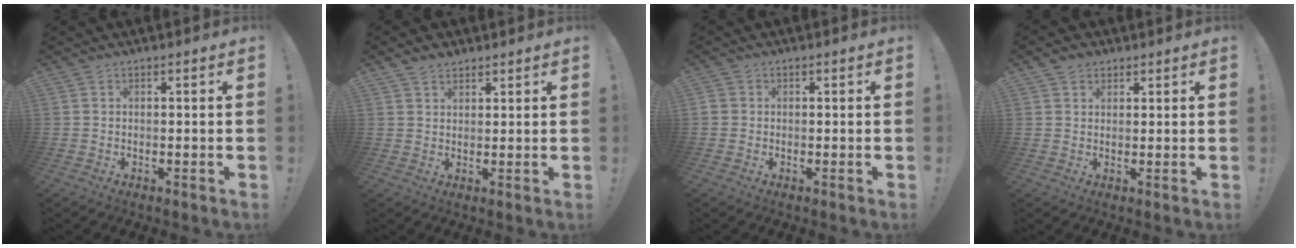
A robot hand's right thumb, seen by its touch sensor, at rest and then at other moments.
{"total": 3.3, "force": [2.7, 1.7, 0.9], "torque": [-0.014, -0.014, 0.050]}
{"total": 1.4, "force": [0.1, 1.3, 0.4], "torque": [-0.009, 0.005, 0.003]}
{"total": 2.9, "force": [1.9, 2.0, 0.7], "torque": [-0.009, -0.007, 0.034]}